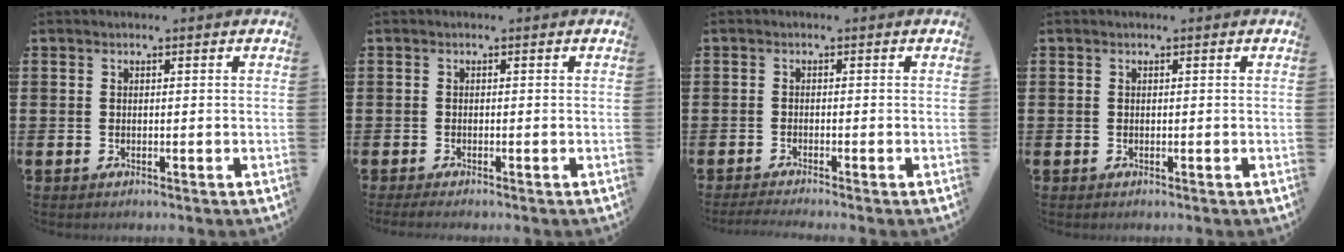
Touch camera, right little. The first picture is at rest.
{"total": 0.7, "force": [-0.4, 0.1, 0.6], "torque": [-0.008, -0.002, -0.009]}
{"total": 1.1, "force": [-0.9, -0.1, 0.6], "torque": [-0.009, -0.001, -0.018]}
{"total": 0.0}